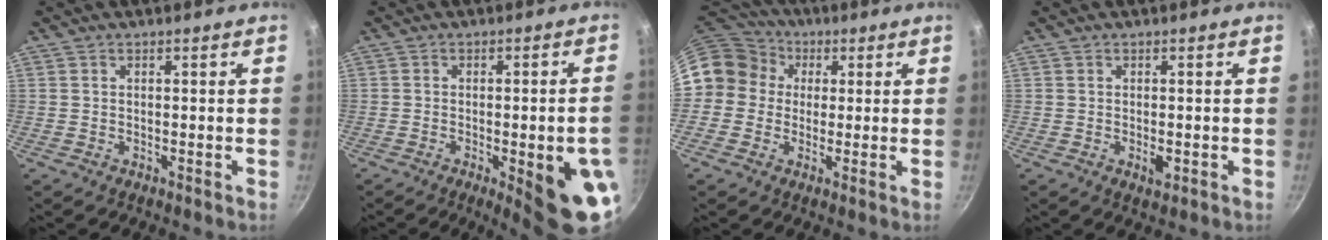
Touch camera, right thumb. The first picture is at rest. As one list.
[{"total": 13.9, "force": [-4.0, 3.6, 12.8], "torque": [-0.134, 0.013, -0.044]}, {"total": 11.0, "force": [2.1, 10.1, 4.0], "torque": [-0.040, 0.023, 0.018]}, {"total": 2.0, "force": [-0.5, 1.1, 1.7], "torque": [-0.025, -0.002, -0.006]}]